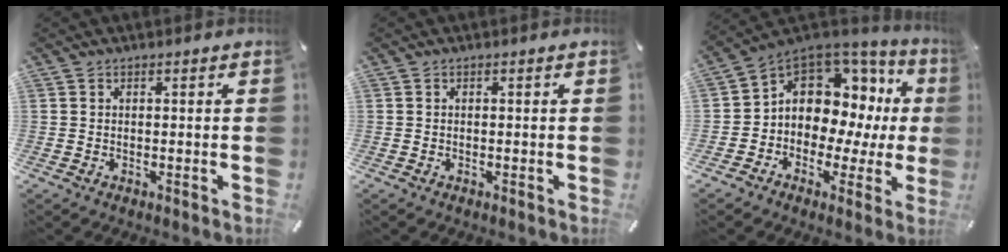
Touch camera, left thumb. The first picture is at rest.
{"total": 0.0}
{"total": 9.6, "force": [2.7, 8.0, 4.5], "torque": [-0.076, -0.040, 0.052]}